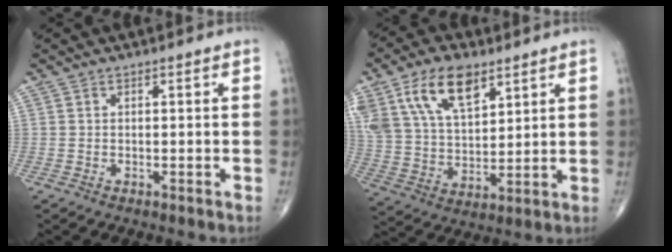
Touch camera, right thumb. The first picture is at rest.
{"total": 16.7, "force": [9.0, 8.9, 11.0], "torque": [-0.192, -0.024, 0.174]}